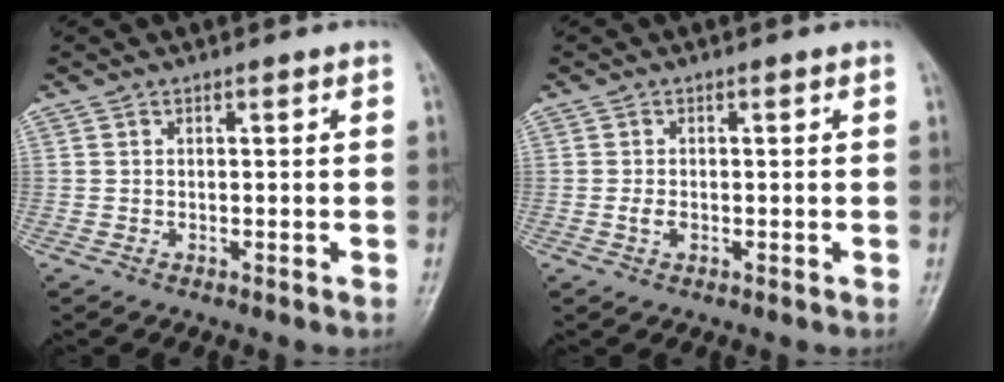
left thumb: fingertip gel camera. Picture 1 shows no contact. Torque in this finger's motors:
{"motor_torque": [0.33, 0.35, 0.29, 0.11, 0.00]}